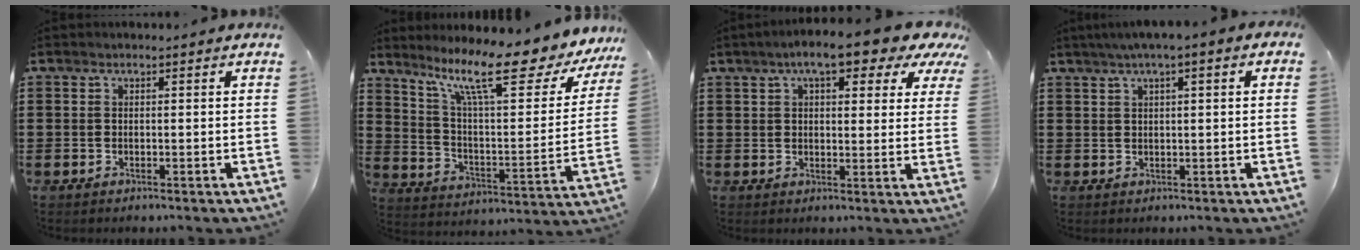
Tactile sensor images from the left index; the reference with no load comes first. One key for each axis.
{"total": 14.9, "fx": 10.3, "fy": 2.5, "fz": 10.5, "tx": -0.199, "ty": -0.055, "tz": 0.165}
{"total": 9.1, "fx": 6.2, "fy": 2.6, "fz": 6.1, "tx": -0.104, "ty": -0.015, "tz": 0.103}
{"total": 2.4, "fx": 0.8, "fy": 0.2, "fz": 2.3, "tx": -0.042, "ty": 0.002, "tz": 0.012}